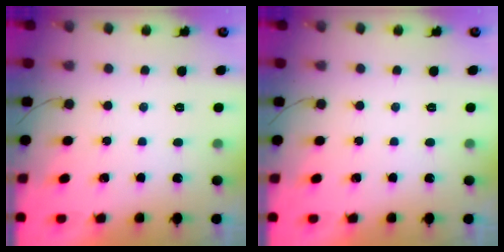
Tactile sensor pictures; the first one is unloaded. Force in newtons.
{"total": 0.0}